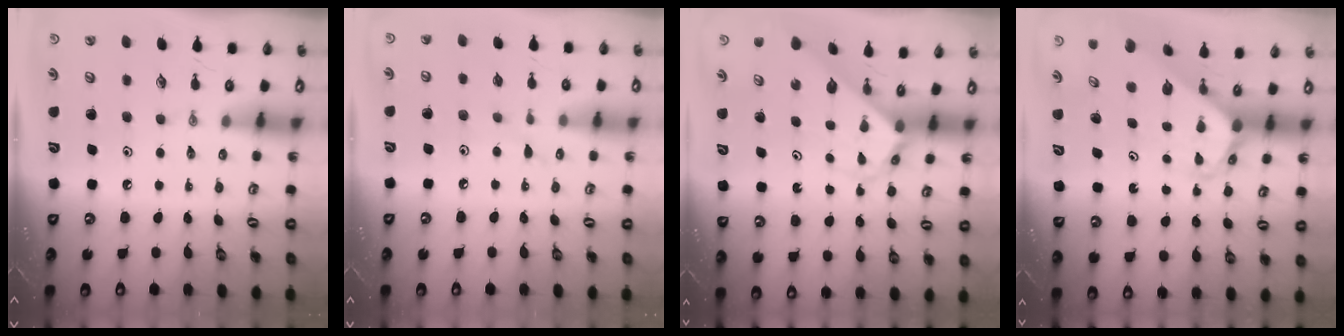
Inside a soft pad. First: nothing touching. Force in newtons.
{"total": 5.6, "press": 5.6, "slide": 0.6}
{"total": 2.9, "press": 2.9, "slide": 0.1}
{"total": 2.4, "press": 2.4, "slide": 0.2}